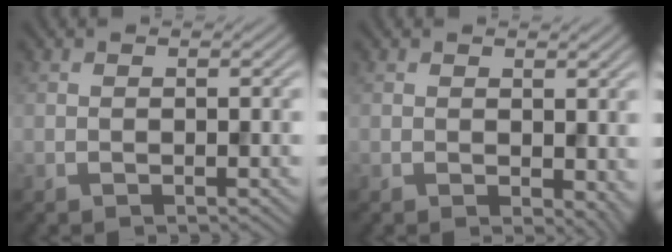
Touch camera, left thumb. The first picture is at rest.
{"total": 2.9, "force": [0.2, 1.9, 2.2], "torque": [-0.027, -0.010, 0.006]}